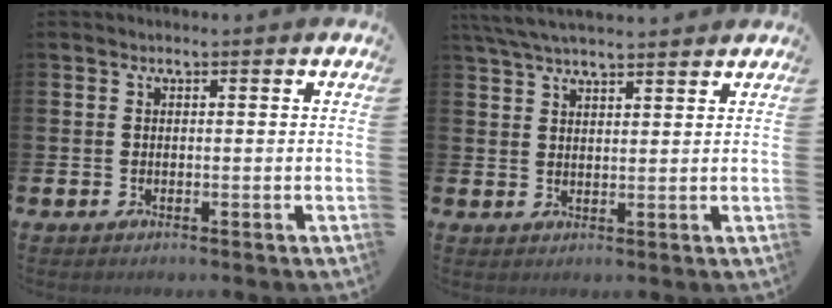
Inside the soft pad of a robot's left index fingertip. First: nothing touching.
{"total": 5.1, "force": [4.7, 0.7, 1.9], "torque": [-0.046, -0.012, 0.087]}